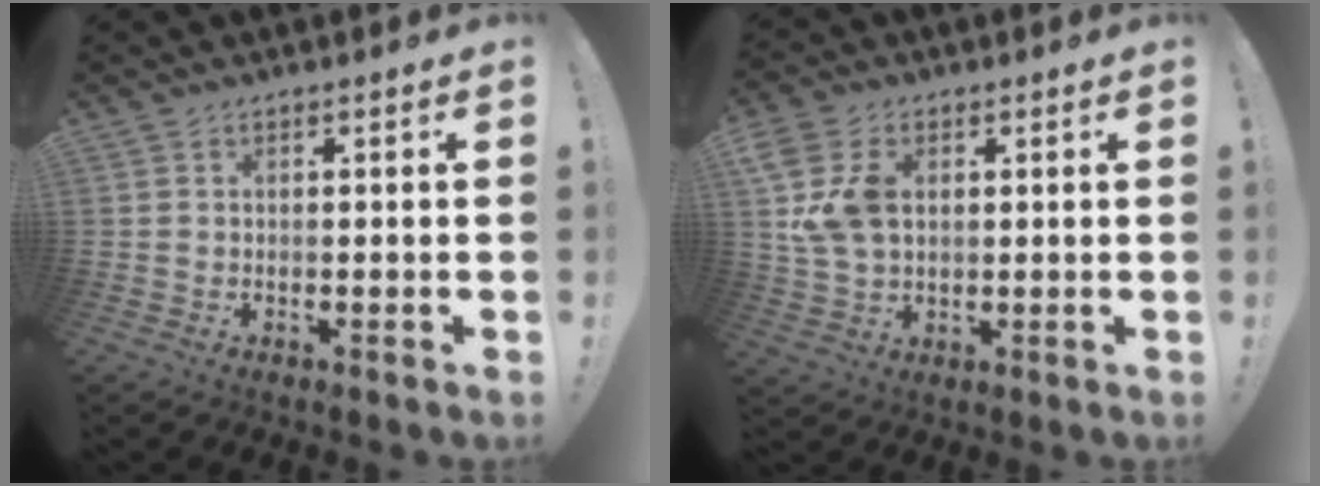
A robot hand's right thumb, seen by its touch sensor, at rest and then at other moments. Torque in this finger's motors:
{"motor_torque": [0.74, 1.09, 0.04, -0.10, 0.00]}